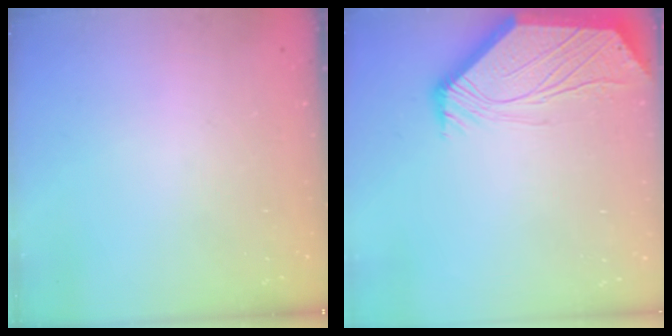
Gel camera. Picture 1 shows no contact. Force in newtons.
{"total": 3.3, "press": 3.2, "slide": 0.5}